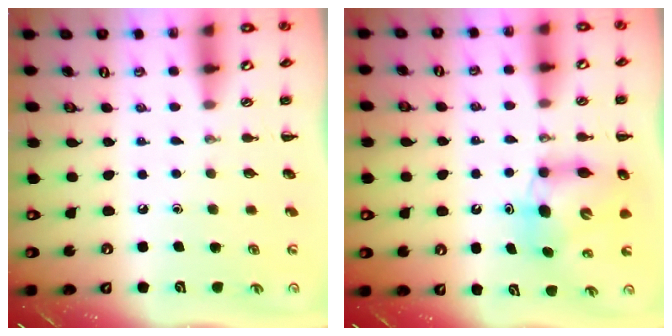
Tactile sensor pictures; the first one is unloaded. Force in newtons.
{"total": 6.8, "press": 6.6, "slide": 1.7}